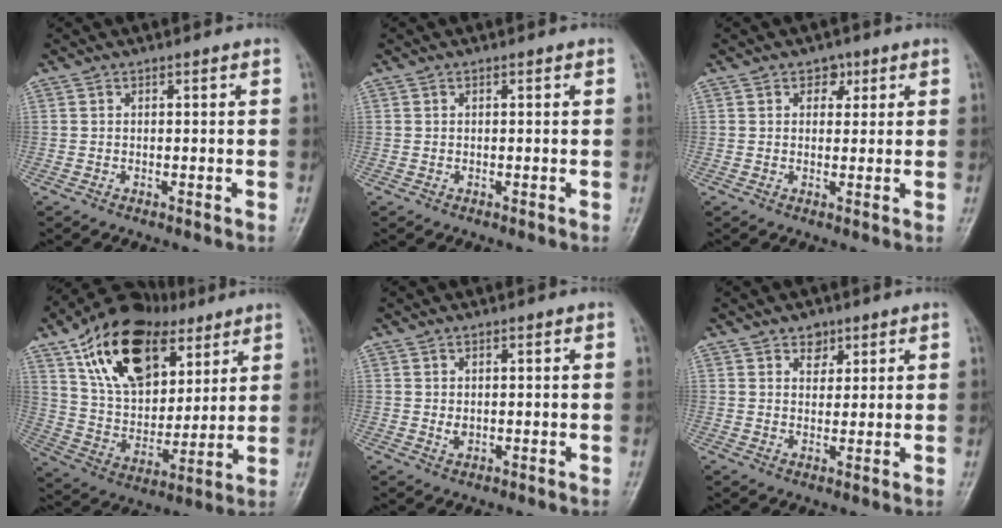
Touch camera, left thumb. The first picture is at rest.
{"total": 0.0}
{"total": 2.9, "force": [1.4, 2.2, 1.2], "torque": [0.006, -0.003, 0.015]}
{"total": 23.0, "force": [11.5, 14.1, 14.1], "torque": [-0.207, -0.022, 0.201]}
{"total": 1.7, "force": [0.3, 1.2, 1.2], "torque": [-0.019, -0.004, 0.009]}
{"total": 3.4, "force": [2.1, 2.5, 1.2], "torque": [0.003, -0.013, 0.032]}